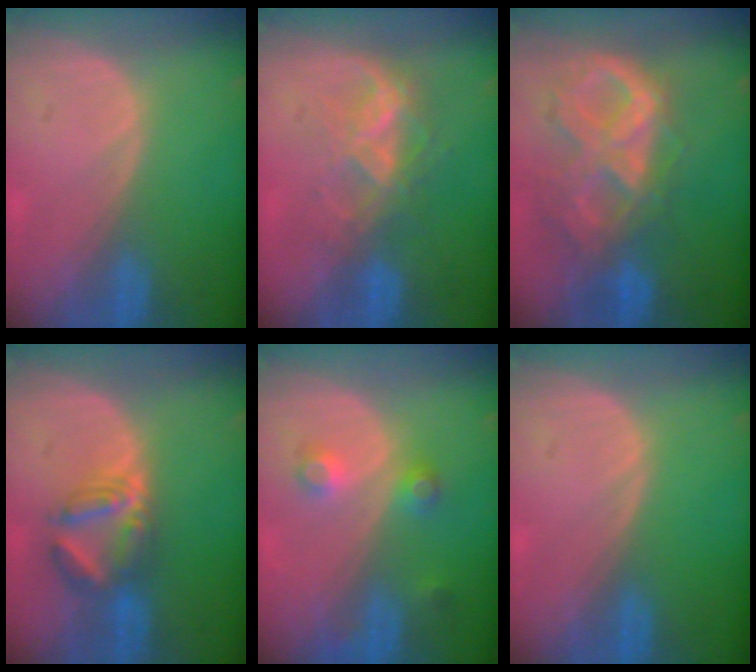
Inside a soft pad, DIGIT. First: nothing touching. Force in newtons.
{"total": 6.9, "press": 6.0, "slide": 3.5}
{"total": 10.6, "press": 9.0, "slide": 5.7}
{"total": 6.0, "press": 5.9, "slide": 0.7}
{"total": 3.7, "press": 3.4, "slide": 1.7}
{"total": 0.0}